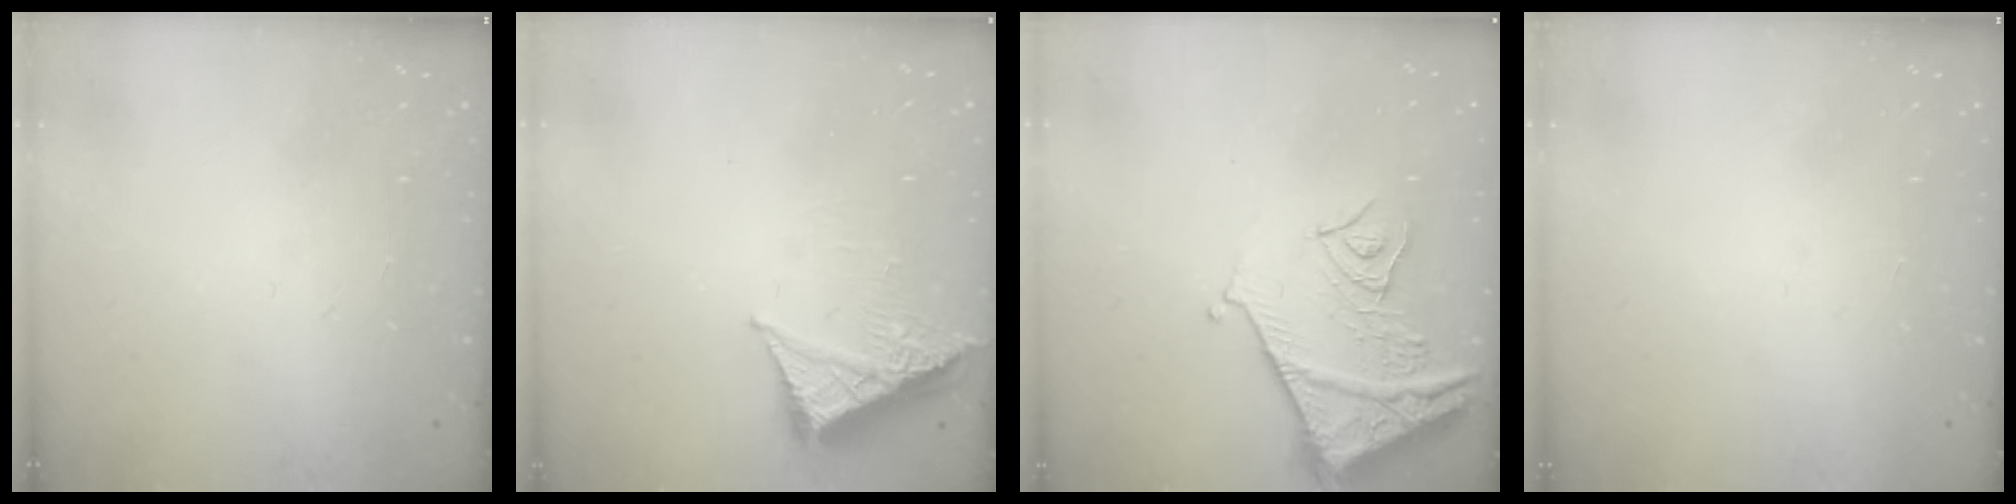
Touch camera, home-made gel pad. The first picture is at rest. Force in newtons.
{"total": 6.0, "press": 5.9, "slide": 0.8}
{"total": 12.8, "press": 12.7, "slide": 1.6}
{"total": 1.5, "press": 1.5, "slide": 0.1}